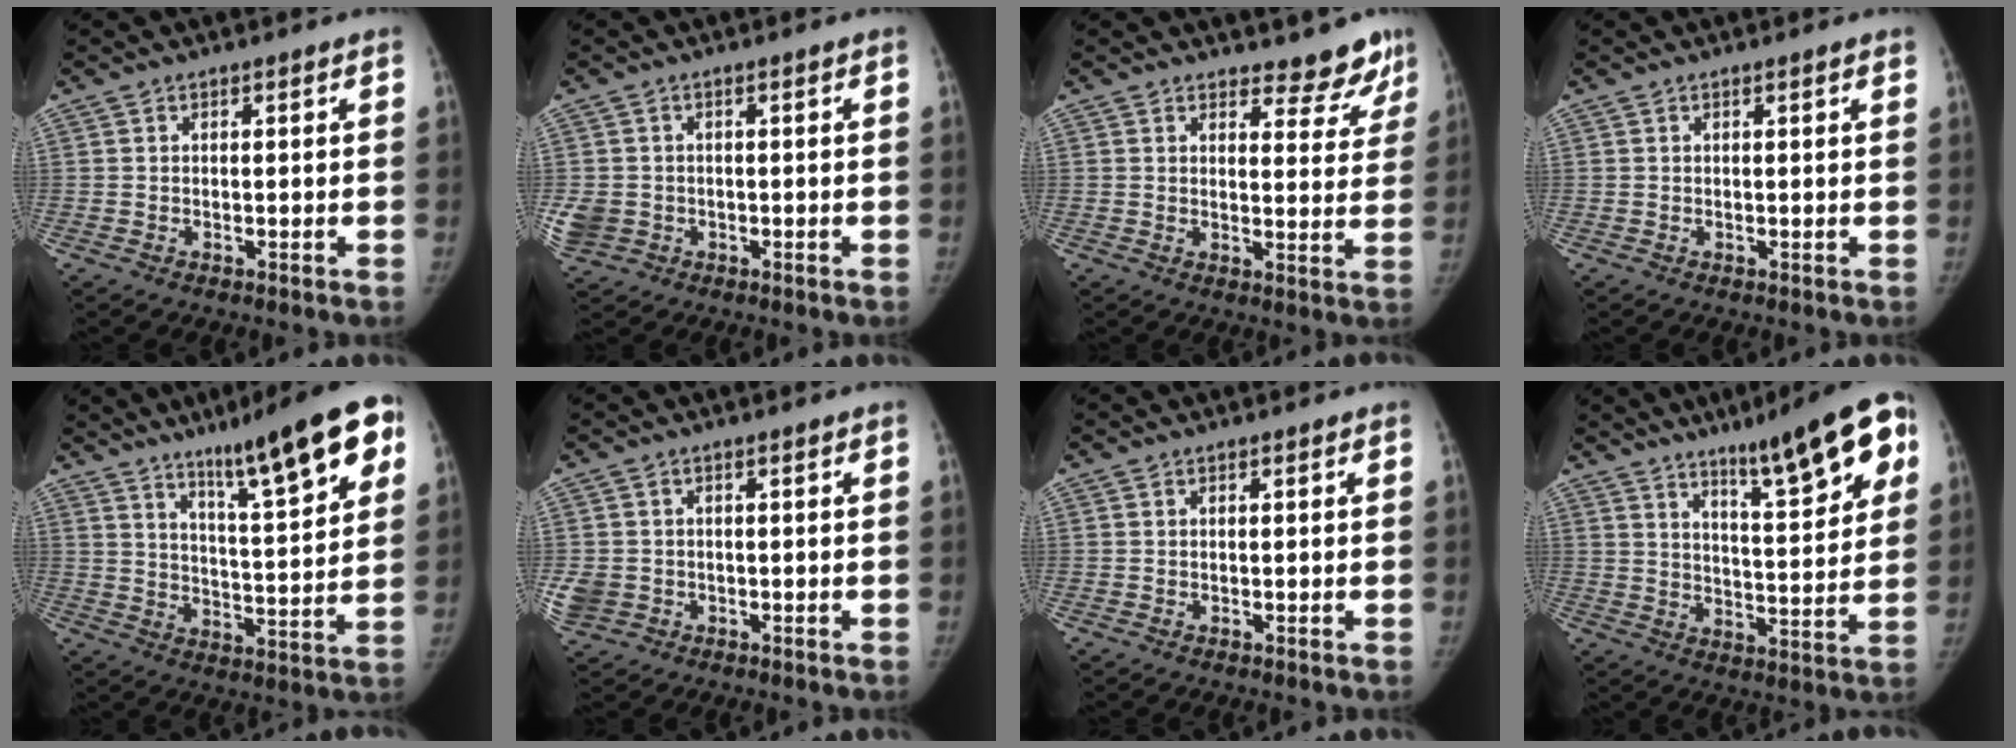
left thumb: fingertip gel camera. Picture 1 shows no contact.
{"total": 5.7, "force": [-1.4, 5.2, 2.1], "torque": [-0.058, 0.005, -0.015]}
{"total": 7.2, "force": [6.3, 2.9, 1.7], "torque": [0.020, -0.047, 0.068]}
{"total": 1.0, "force": [0.7, 0.1, 0.8], "torque": [-0.008, 0.003, 0.008]}
{"total": 18.7, "force": [10.4, 3.2, 15.2], "torque": [-0.194, -0.039, 0.159]}
{"total": 5.0, "force": [-1.2, 4.5, 1.7], "torque": [-0.046, 0.007, -0.014]}
{"total": 0.0}
{"total": 17.1, "force": [9.3, 3.5, 14.0], "torque": [-0.167, -0.036, 0.137]}